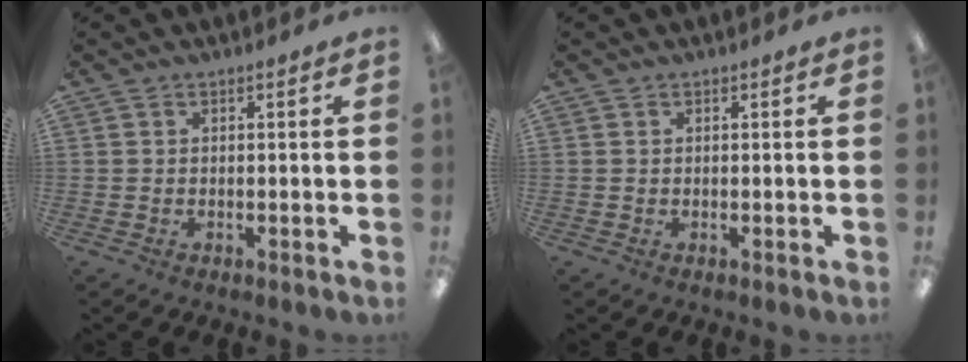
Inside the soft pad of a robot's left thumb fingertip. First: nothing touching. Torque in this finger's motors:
{"motor_torque": [-0.13, 0.14, 0.04, -0.01, 0.00]}